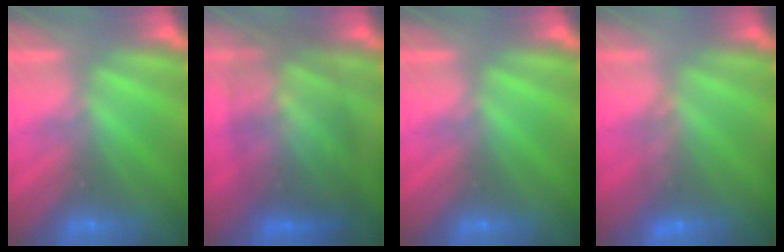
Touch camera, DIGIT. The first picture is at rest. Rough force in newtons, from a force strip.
{"total": 10.8}
{"total": 0.0}
{"total": 3.9}